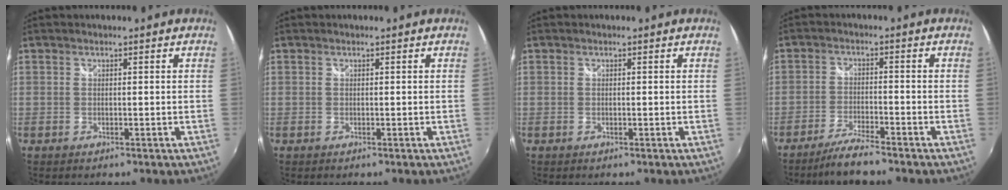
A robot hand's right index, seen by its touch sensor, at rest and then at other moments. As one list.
[{"total": 0.0}, {"total": 0.0}, {"total": 5.7, "force": [-4.9, 0.2, 2.9], "torque": [-0.078, -0.007, -0.094]}]